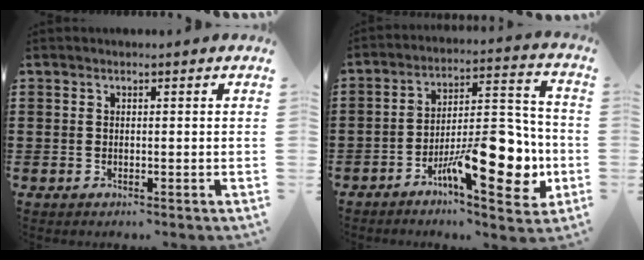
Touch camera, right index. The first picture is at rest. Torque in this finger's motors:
{"motor_torque": [1.10, -1.04, 1.05, 0.21]}